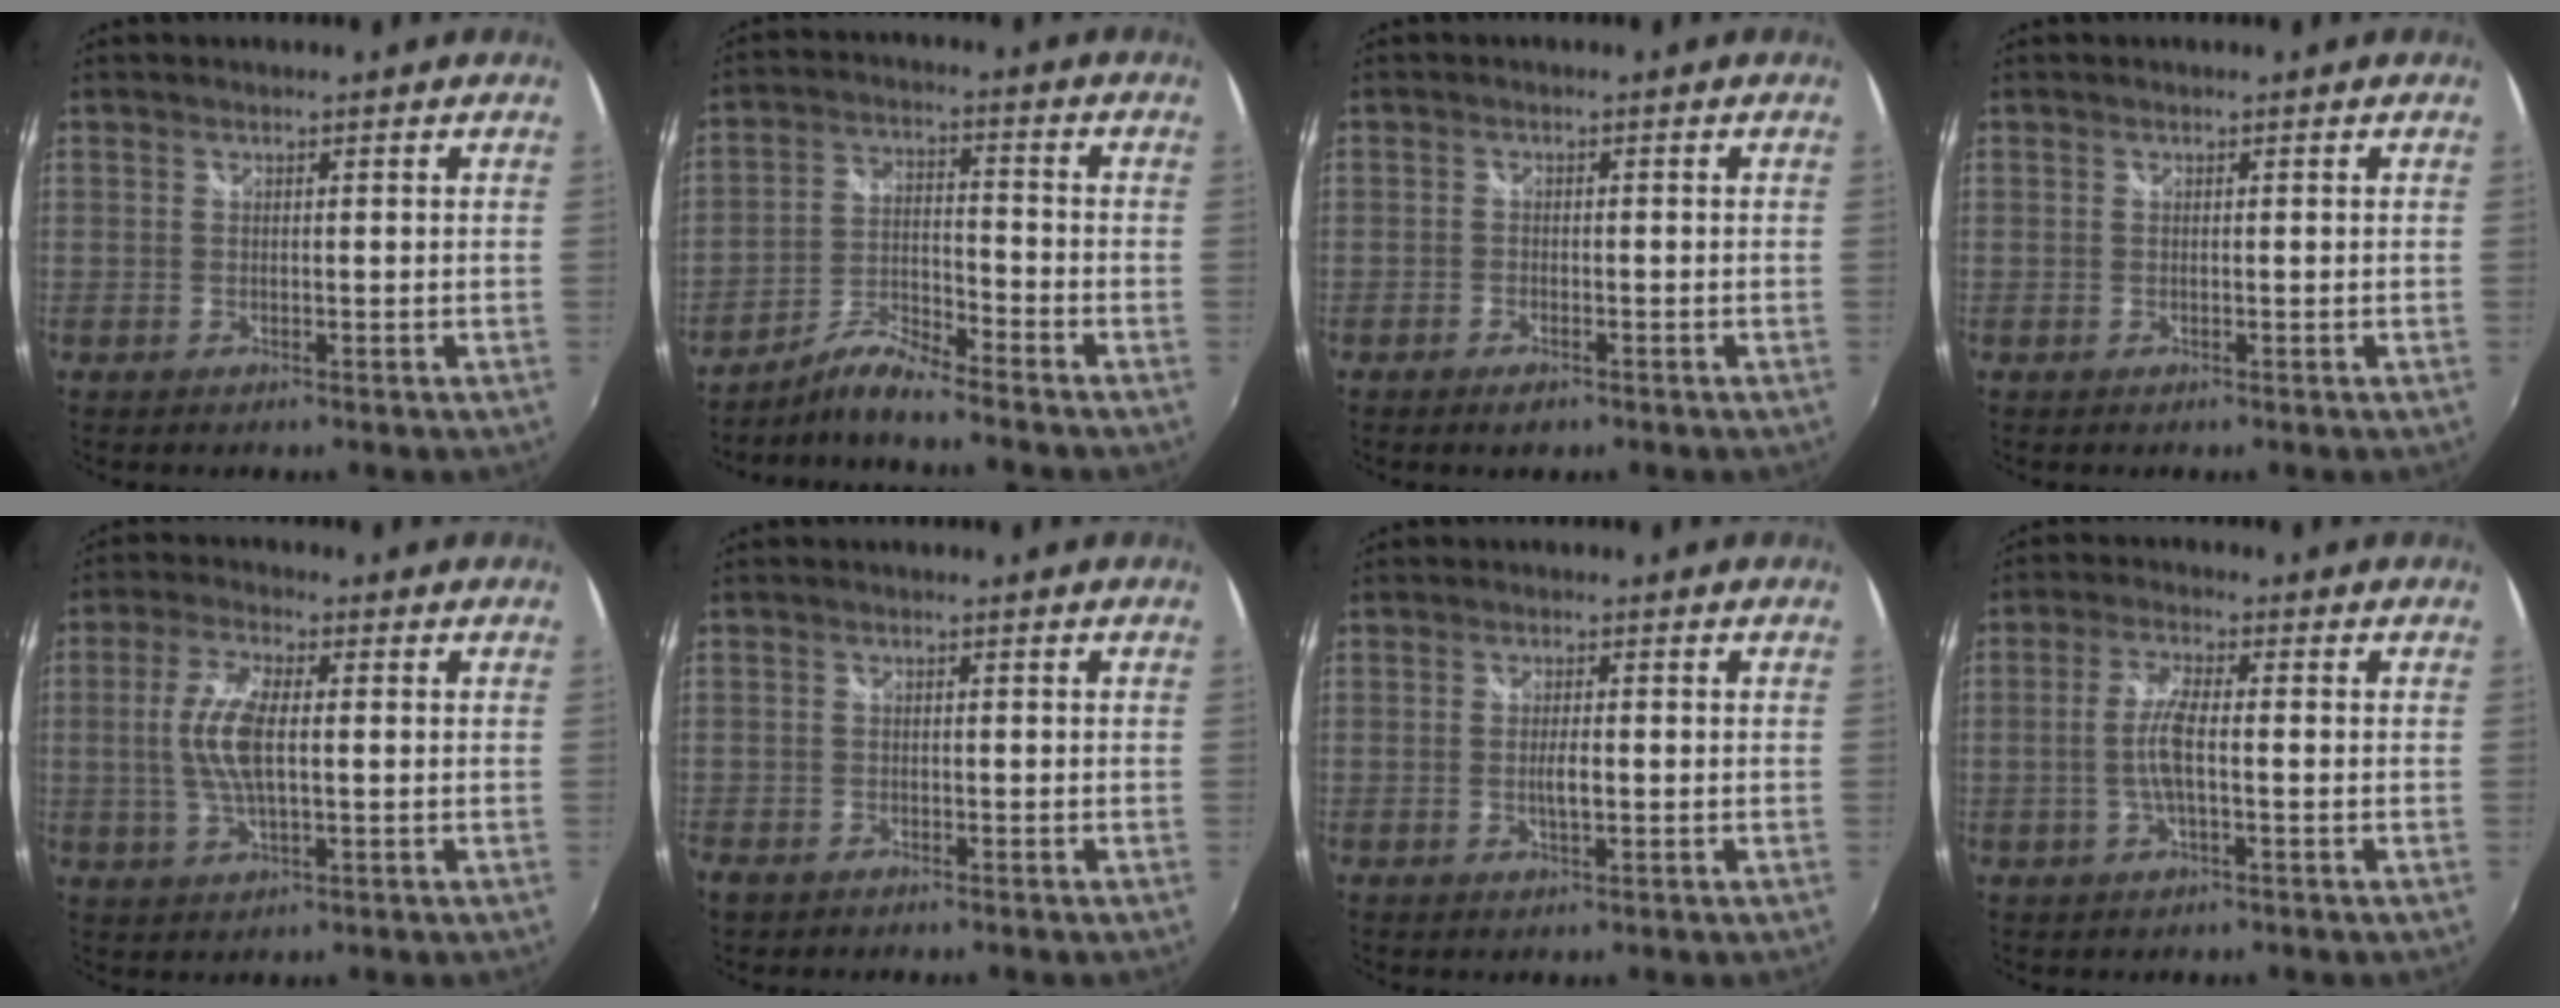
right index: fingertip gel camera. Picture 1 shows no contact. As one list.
[{"total": 6.2, "force": [-6.0, -0.7, 1.6], "torque": [-0.041, 0.017, -0.119]}, {"total": 2.3, "force": [-1.7, 1.1, 1.2], "torque": [-0.031, -0.003, -0.032]}, {"total": 0.0}, {"total": 8.3, "force": [0.1, 3.0, 7.8], "torque": [-0.160, 0.003, 0.002]}, {"total": 2.5, "force": [-1.8, 1.6, 0.5], "torque": [-0.017, -0.002, -0.035]}, {"total": 2.4, "force": [-0.4, 0.5, 2.3], "torque": [-0.042, -0.003, -0.008]}, {"total": 5.5, "force": [-0.9, 1.1, 5.3], "torque": [-0.107, 0.002, -0.018]}]